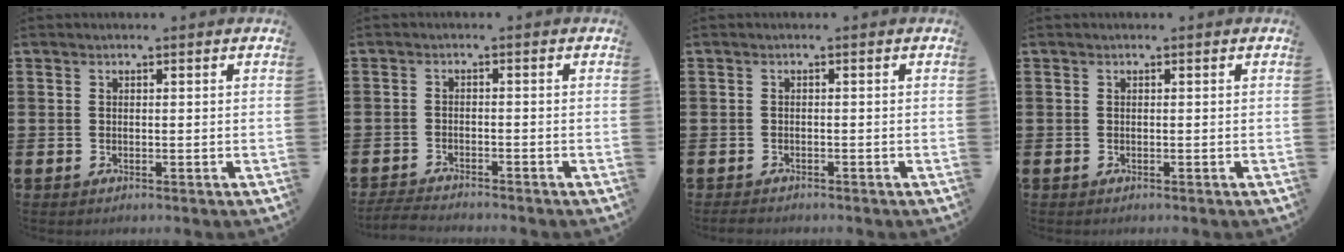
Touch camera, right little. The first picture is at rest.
{"total": 2.3, "force": [-2.3, 0.0, 0.3], "torque": [-0.006, 0.004, -0.047]}
{"total": 0.9, "force": [-0.8, 0.3, 0.3], "torque": [-0.008, 0.001, -0.017]}
{"total": 0.0}